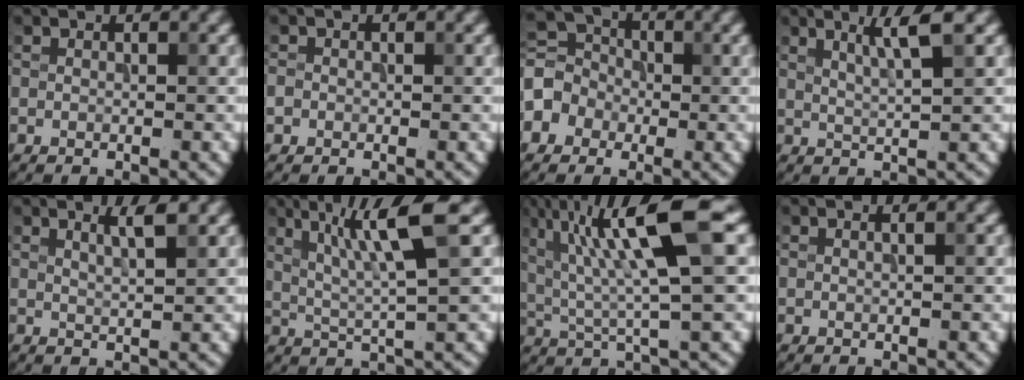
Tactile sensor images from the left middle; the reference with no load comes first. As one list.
[{"total": 0.9, "force": [-0.3, 0.9, 0.1], "torque": [0.003, -0.004, -0.008]}, {"total": 4.0, "force": [-1.3, 3.5, 1.2], "torque": [-0.022, 0.013, -0.040]}, {"total": 3.2, "force": [1.6, 0.4, 2.8], "torque": [-0.042, 0.001, 0.029]}, {"total": 2.3, "force": [1.3, 0.5, 1.8], "torque": [-0.019, 0.002, 0.018]}, {"total": 6.6, "force": [2.5, 0.7, 6.1], "torque": [-0.113, 0.006, 0.049]}, {"total": 10.5, "force": [3.2, 1.9, 9.8], "torque": [-0.166, 0.012, 0.061]}, {"total": 1.3, "force": [0.7, 0.6, 1.0], "torque": [-0.004, -0.001, -0.004]}]